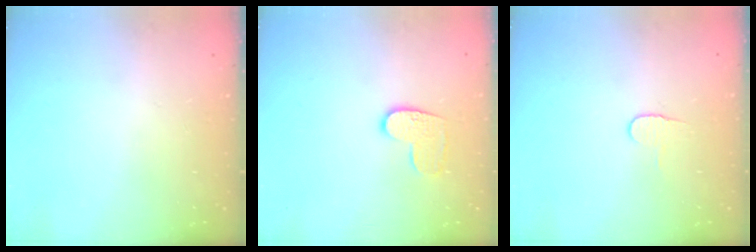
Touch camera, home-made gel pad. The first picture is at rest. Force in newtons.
{"total": 8.0, "press": 8.0, "slide": 0.3}
{"total": 5.4, "press": 5.4, "slide": 0.5}